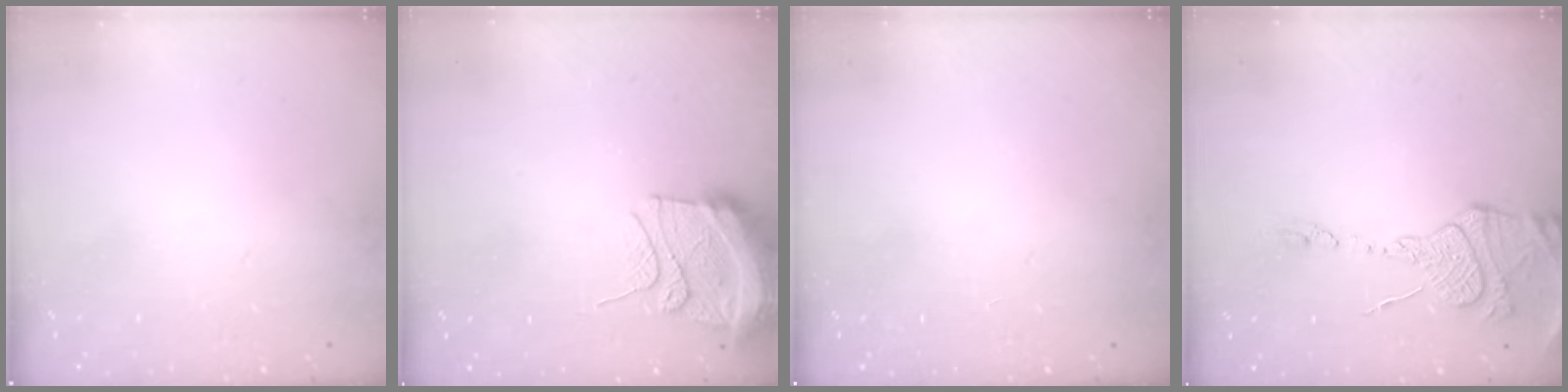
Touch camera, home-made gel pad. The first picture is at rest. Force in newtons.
{"total": 12.4, "press": 12.3, "slide": 1.6}
{"total": 0.0}
{"total": 13.6, "press": 13.5, "slide": 1.1}